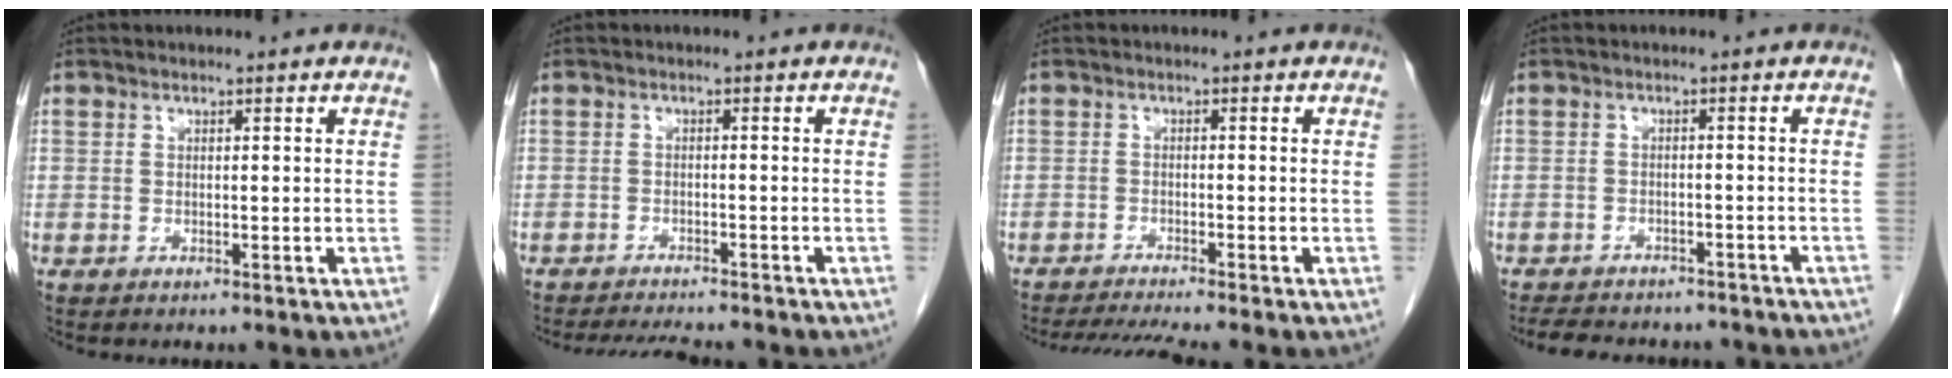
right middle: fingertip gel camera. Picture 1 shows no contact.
{"total": 6.8, "force": [-6.3, 0.5, 2.6], "torque": [-0.037, -0.016, -0.093]}
{"total": 6.3, "force": [-5.5, -1.1, 2.8], "torque": [-0.044, -0.020, -0.090]}
{"total": 14.0, "force": [-12.4, 4.2, 5.1], "torque": [-0.103, -0.001, -0.148]}